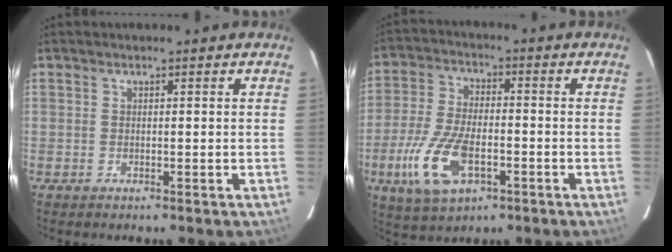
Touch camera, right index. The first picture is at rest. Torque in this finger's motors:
{"motor_torque": [1.57, -0.56, 0.30, 0.11]}